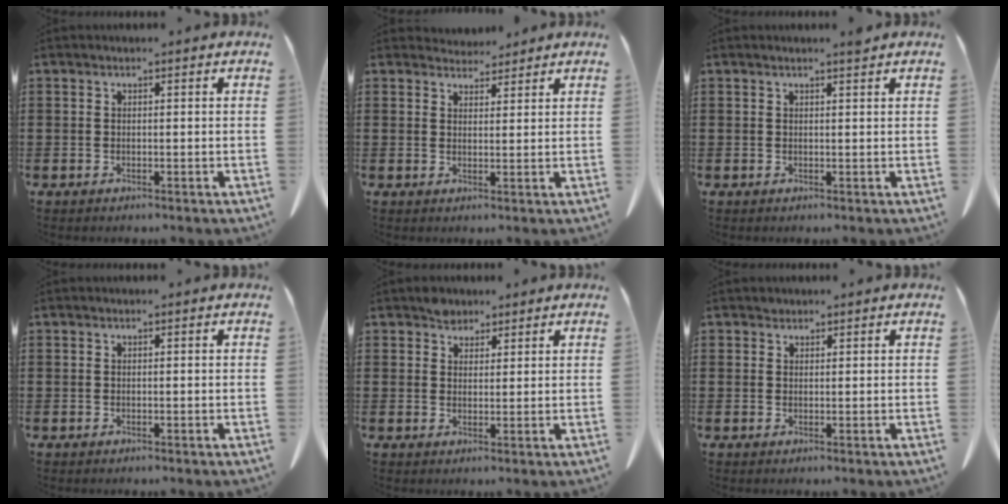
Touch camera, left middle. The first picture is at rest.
{"total": 3.3, "force": [3.2, 0.9, 0.3], "torque": [-0.006, -0.008, 0.060]}
{"total": 1.0, "force": [0.9, -0.2, 0.4], "torque": [-0.009, -0.005, 0.018]}
{"total": 0.0}
{"total": 2.7, "force": [2.4, 1.3, 0.3], "torque": [-0.013, 0.001, 0.048]}
{"total": 0.8, "force": [0.7, 0.4, 0.0], "torque": [-0.003, -0.002, 0.016]}